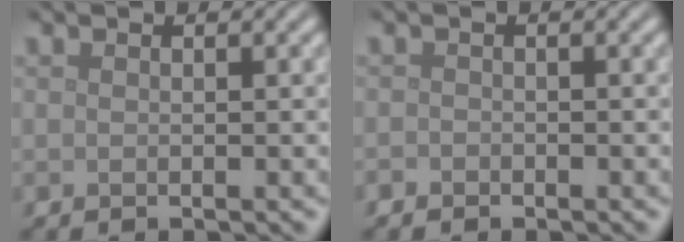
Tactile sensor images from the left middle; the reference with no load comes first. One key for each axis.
{"total": 0.6, "fx": -0.5, "fy": 0.3, "fz": 0.0, "tx": 0.001, "ty": -0.005, "tz": -0.010}